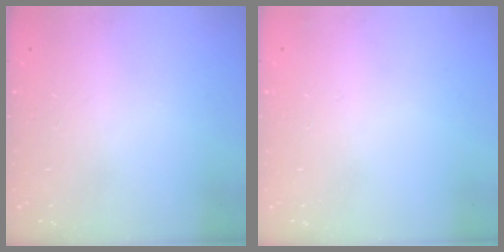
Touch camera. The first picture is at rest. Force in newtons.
{"total": 8.9, "press": 3.1, "slide": 8.3}